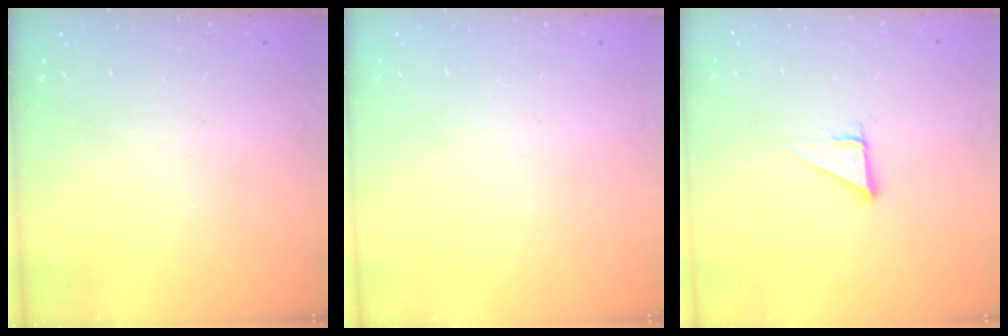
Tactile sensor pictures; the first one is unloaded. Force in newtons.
{"total": 0.0}
{"total": 2.9, "press": 2.9, "slide": 0.1}